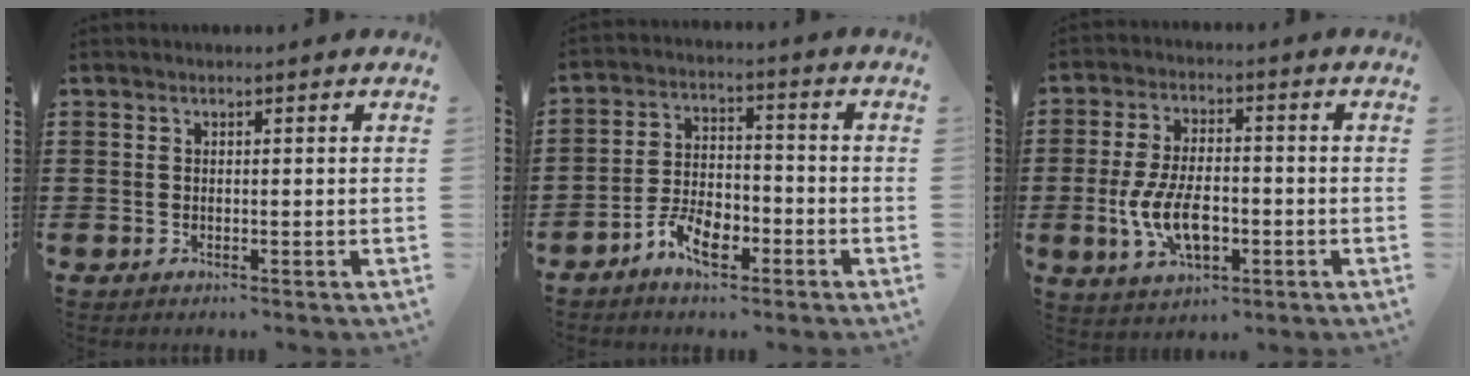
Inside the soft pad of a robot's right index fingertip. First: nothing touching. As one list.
[{"total": 6.3, "force": [-4.1, 3.0, 3.8], "torque": [-0.082, 0.012, -0.080]}, {"total": 8.8, "force": [-2.1, 4.3, 7.3], "torque": [-0.163, -0.002, -0.042]}]